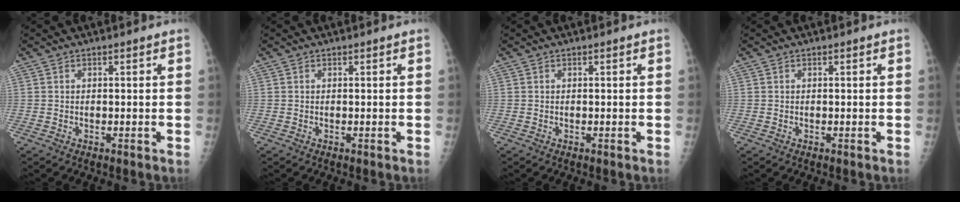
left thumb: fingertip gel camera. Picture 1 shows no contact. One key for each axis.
{"total": 0.0}
{"total": 0.0}
{"total": 0.0}